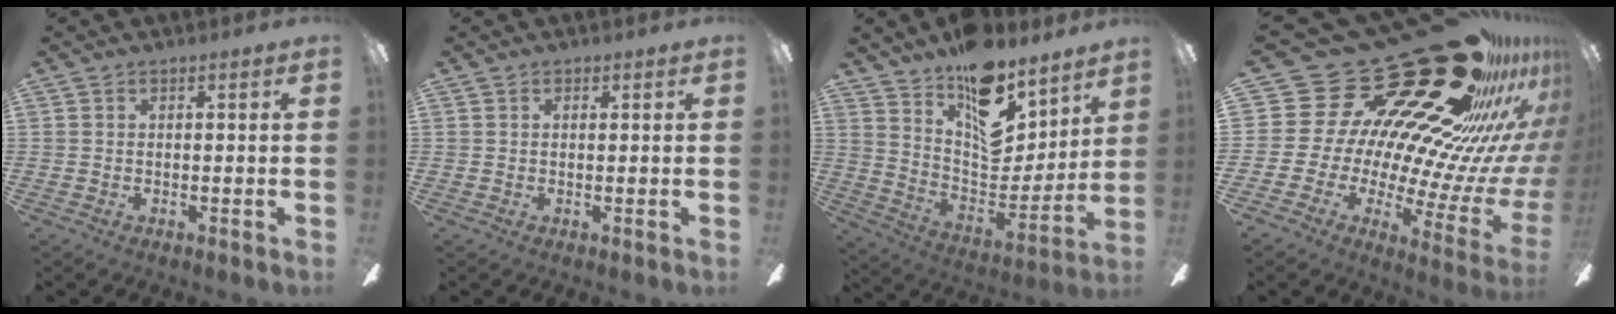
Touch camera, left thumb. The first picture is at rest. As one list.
[{"total": 0.6, "force": [0.4, 0.4, 0.3], "torque": [0.001, -0.001, 0.005]}, {"total": 18.4, "force": [13.4, 8.3, 9.4], "torque": [-0.139, -0.105, 0.235]}, {"total": 40.5, "force": [24.2, 18.8, 26.6], "torque": [-0.279, -0.246, 0.508]}]